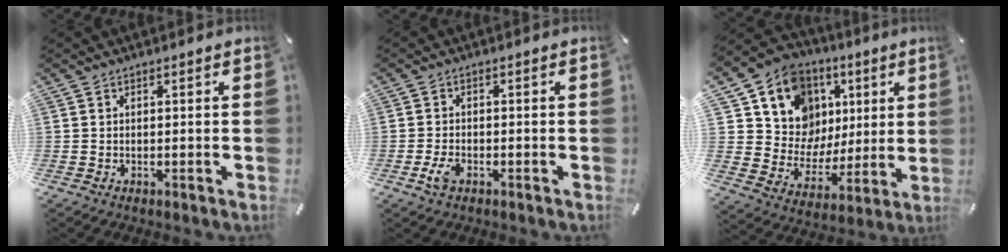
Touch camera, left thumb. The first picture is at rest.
{"total": 3.4, "force": [-1.4, 2.0, 2.4], "torque": [-0.058, -0.001, -0.029]}
{"total": 13.9, "force": [5.8, 12.0, 3.7], "torque": [-0.062, -0.052, 0.120]}